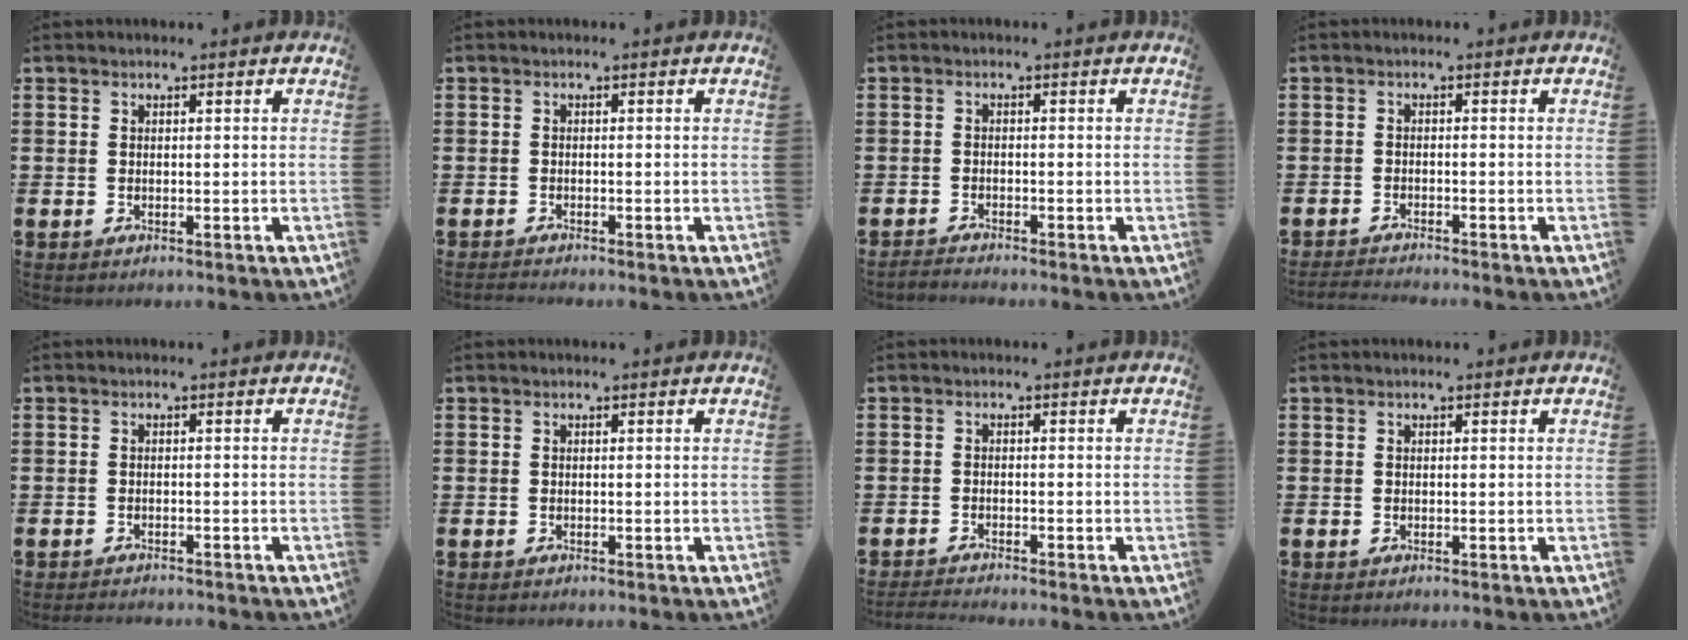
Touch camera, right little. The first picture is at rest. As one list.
[{"total": 0.7, "force": [-0.7, 0.0, 0.2], "torque": [-0.004, -0.002, -0.013]}, {"total": 1.0, "force": [-1.0, 0.0, 0.1], "torque": [-0.004, 0.000, -0.020]}, {"total": 1.4, "force": [-1.3, -0.1, 0.3], "torque": [-0.005, 0.001, -0.027]}, {"total": 0.9, "force": [-0.9, 0.0, 0.0], "torque": [0.006, -0.004, -0.021]}, {"total": 0.0}, {"total": 1.3, "force": [-1.2, -0.1, 0.3], "torque": [-0.005, 0.001, -0.024]}, {"total": 0.0}]